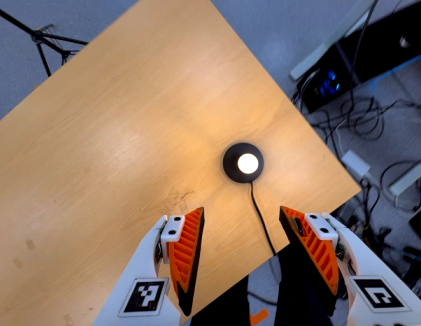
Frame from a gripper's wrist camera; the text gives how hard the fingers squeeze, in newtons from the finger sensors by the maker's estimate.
{"total": 0.0}